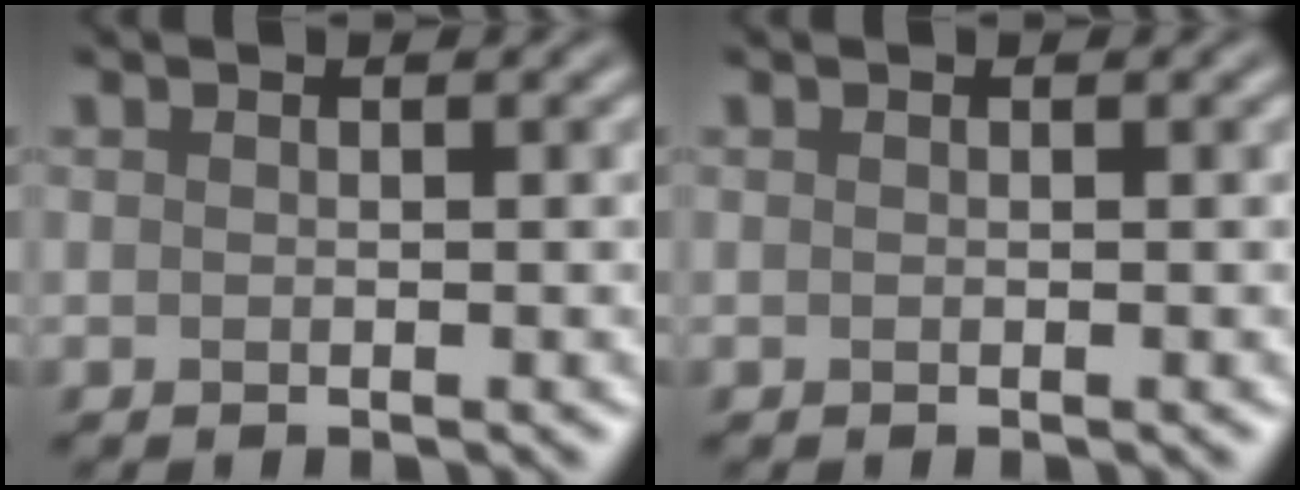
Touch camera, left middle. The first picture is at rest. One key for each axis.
{"total": 0.0}